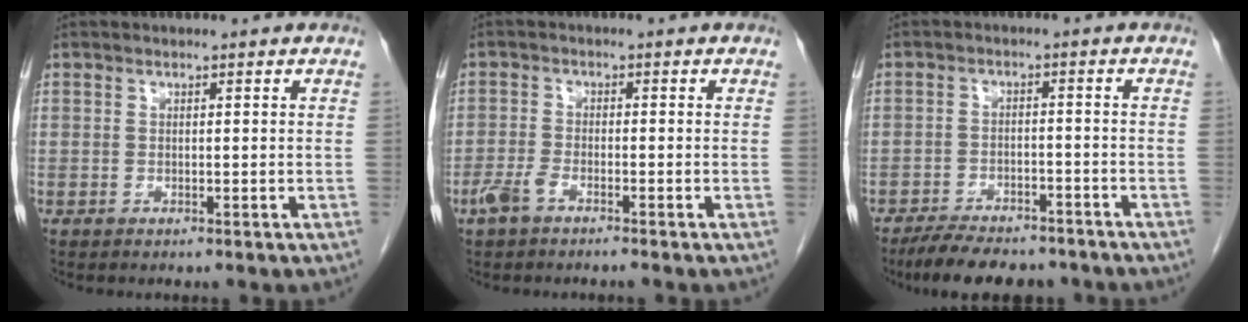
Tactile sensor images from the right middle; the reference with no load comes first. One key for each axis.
{"total": 2.9, "fx": -2.1, "fy": 0.7, "fz": 1.9, "tx": -0.047, "ty": -0.002, "tz": -0.045}
{"total": 11.2, "fx": -9.6, "fy": 3.5, "fz": 4.6, "tx": -0.069, "ty": -0.002, "tz": -0.141}